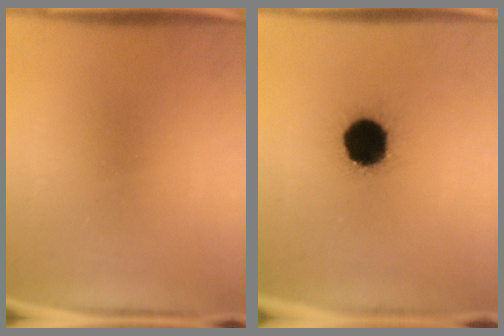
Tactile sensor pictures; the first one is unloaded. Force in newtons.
{"total": 17.3}